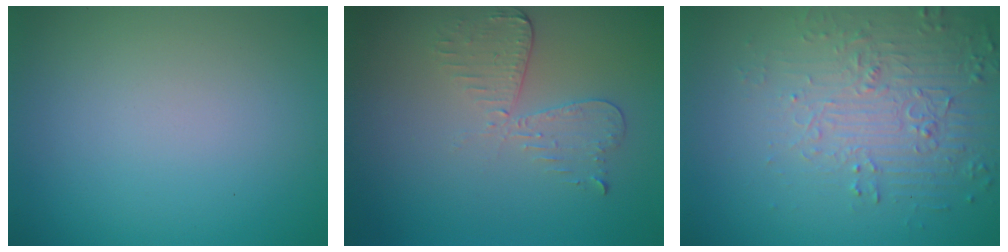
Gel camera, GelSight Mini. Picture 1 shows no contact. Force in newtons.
{"total": 3.0, "press": 2.6, "slide": 1.5}
{"total": 4.5, "press": 3.9, "slide": 2.2}